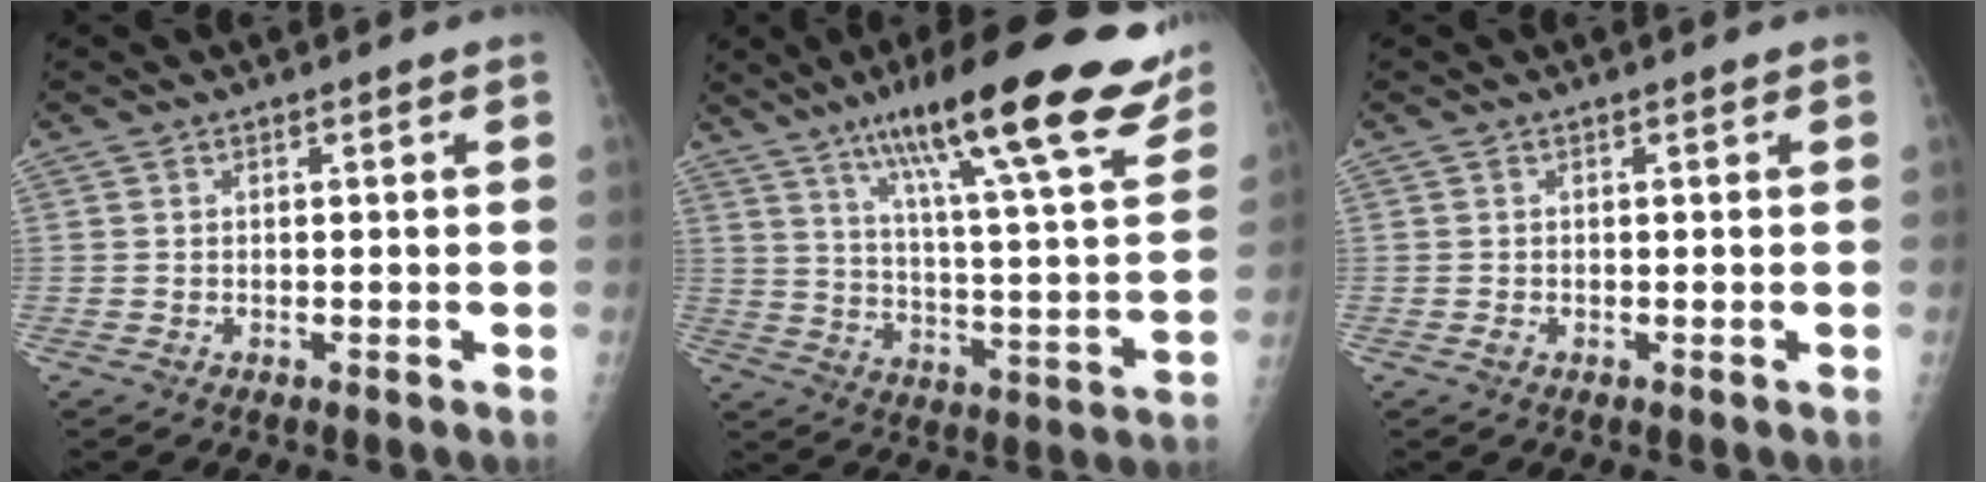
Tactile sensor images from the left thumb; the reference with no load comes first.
{"total": 26.0, "force": [17.5, 4.3, 18.7], "torque": [-0.263, -0.051, 0.261]}
{"total": 0.5, "force": [-0.1, 0.4, 0.3], "torque": [-0.002, 0.000, -0.003]}